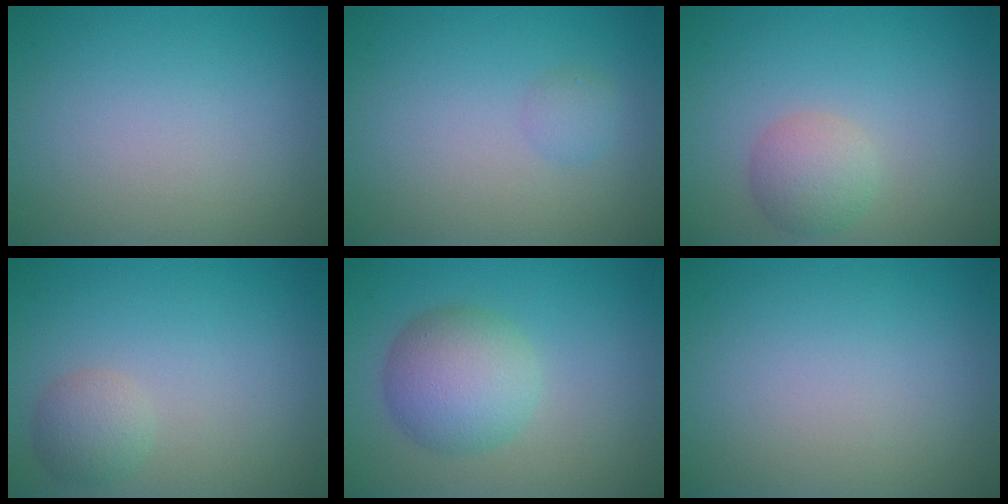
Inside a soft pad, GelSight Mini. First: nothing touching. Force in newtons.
{"total": 1.1, "press": 1.1, "slide": 0.1}
{"total": 2.7, "press": 2.7, "slide": 0.1}
{"total": 2.1, "press": 2.1, "slide": 0.1}
{"total": 5.3, "press": 5.3, "slide": 0.2}
{"total": 0.0}